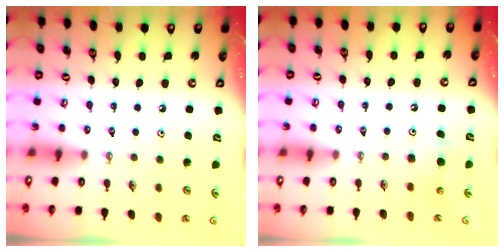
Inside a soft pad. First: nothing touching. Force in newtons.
{"total": 4.9, "press": 4.9, "slide": 0.7}